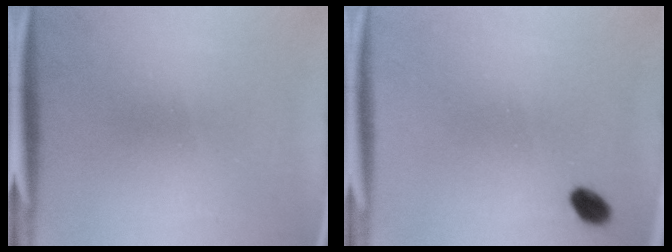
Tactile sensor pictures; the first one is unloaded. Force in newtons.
{"total": 2.8}